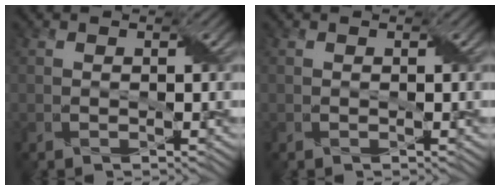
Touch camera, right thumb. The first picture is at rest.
{"total": 0.0}